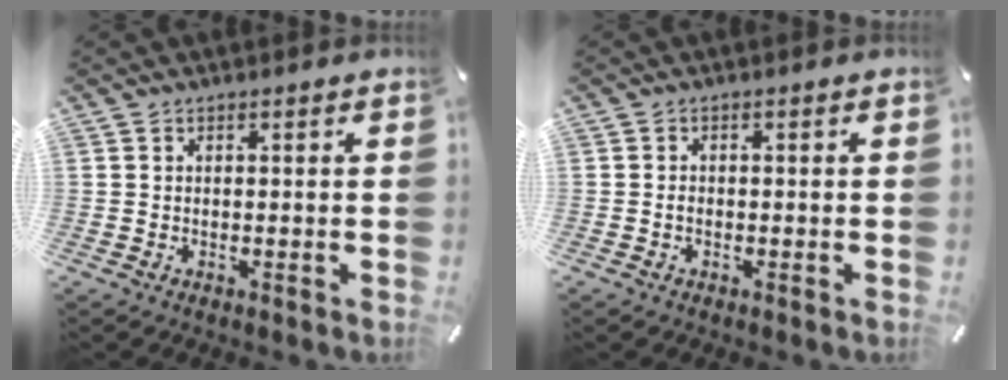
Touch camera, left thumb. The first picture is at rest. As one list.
[{"total": 1.1, "force": [-0.4, 0.7, 0.7], "torque": [-0.015, 0.001, -0.008]}]